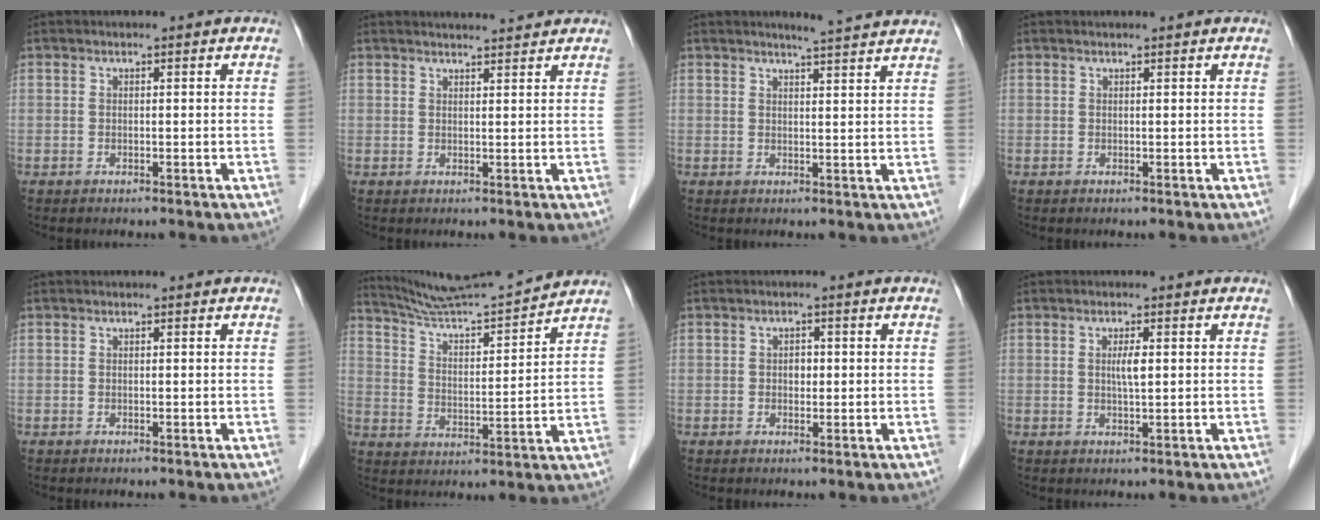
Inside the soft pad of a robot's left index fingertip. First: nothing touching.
{"total": 4.6, "force": [4.4, 0.0, 1.0], "torque": [-0.020, 0.015, 0.058]}
{"total": 5.8, "force": [5.3, -0.8, 2.2], "torque": [-0.037, 0.004, 0.059]}
{"total": 1.1, "force": [1.1, 0.0, 0.3], "torque": [-0.005, 0.010, 0.019]}
{"total": 0.0}
{"total": 13.1, "force": [12.6, -1.4, 3.0], "torque": [-0.062, -0.007, 0.211]}
{"total": 1.3, "force": [0.0, 1.0, 0.9], "torque": [-0.014, 0.002, 0.000]}
{"total": 2.0, "force": [0.4, 0.1, 1.9], "torque": [-0.038, -0.001, 0.007]}